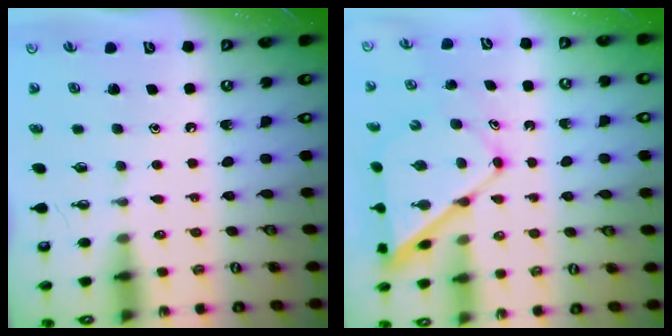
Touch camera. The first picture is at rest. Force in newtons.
{"total": 11.8, "press": 11.7, "slide": 1.1}